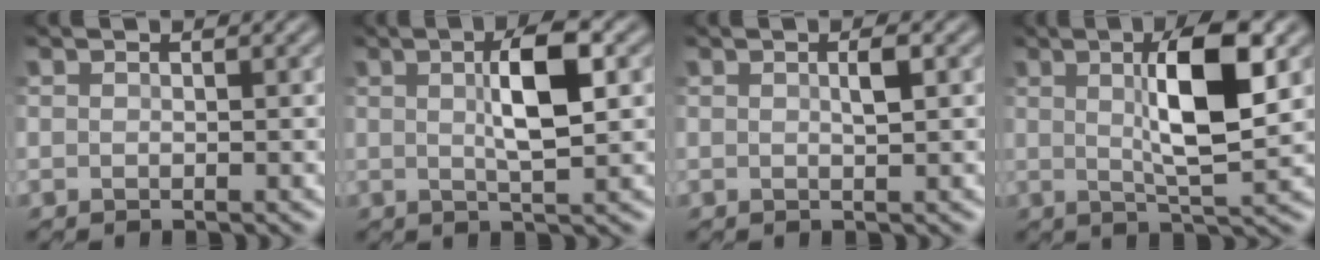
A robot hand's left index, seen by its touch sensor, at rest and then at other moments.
{"total": 4.9, "force": [1.2, 1.0, 4.6], "torque": [-0.087, 0.010, 0.019]}
{"total": 1.5, "force": [0.3, 0.3, 1.4], "torque": [-0.029, 0.001, 0.008]}
{"total": 6.9, "force": [1.7, 1.2, 6.6], "torque": [-0.108, 0.009, 0.027]}